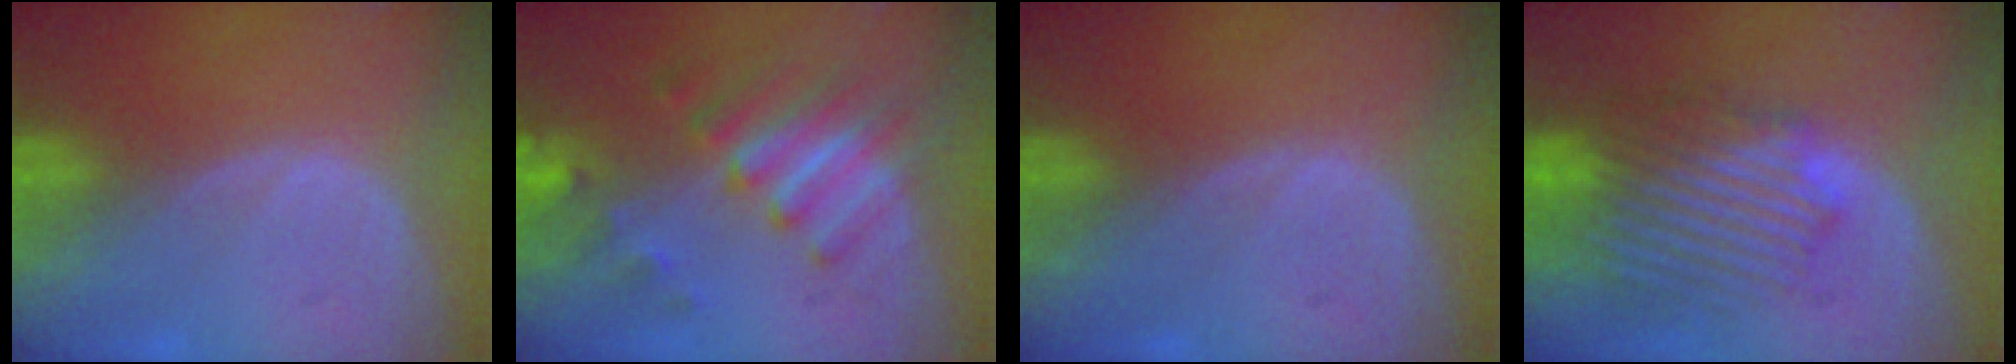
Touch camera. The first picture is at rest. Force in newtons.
{"total": 7.5, "press": 7.2, "slide": 2.0}
{"total": 0.0}
{"total": 8.9, "press": 8.8, "slide": 1.5}